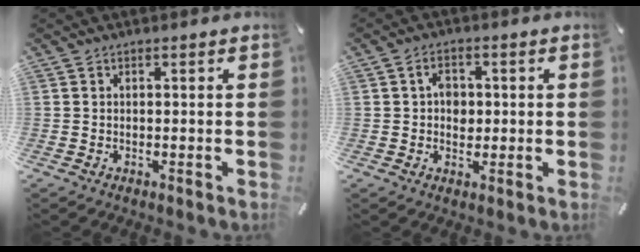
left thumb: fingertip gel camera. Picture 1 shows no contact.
{"total": 4.2, "force": [0.2, 3.3, 2.5], "torque": [-0.033, 0.001, 0.000]}